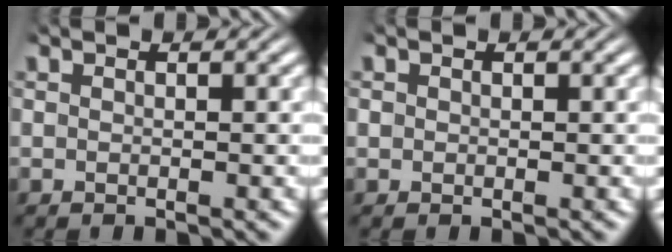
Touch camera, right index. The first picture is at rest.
{"total": 0.5, "force": [0.0, 0.5, 0.1], "torque": [-0.007, -0.008, 0.006]}